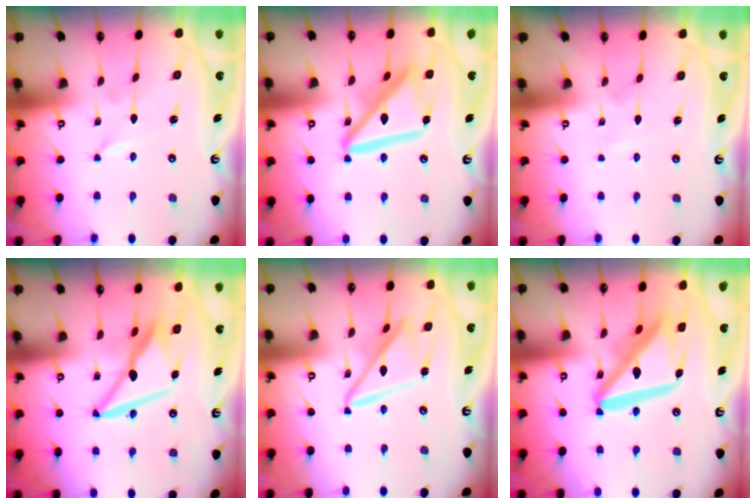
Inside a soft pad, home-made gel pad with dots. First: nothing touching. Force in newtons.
{"total": 15.6, "press": 15.5, "slide": 1.7}
{"total": 1.4, "press": 1.3, "slide": 0.1}
{"total": 10.1, "press": 9.9, "slide": 1.8}
{"total": 14.0, "press": 13.9, "slide": 1.3}
{"total": 17.4, "press": 17.3, "slide": 1.9}